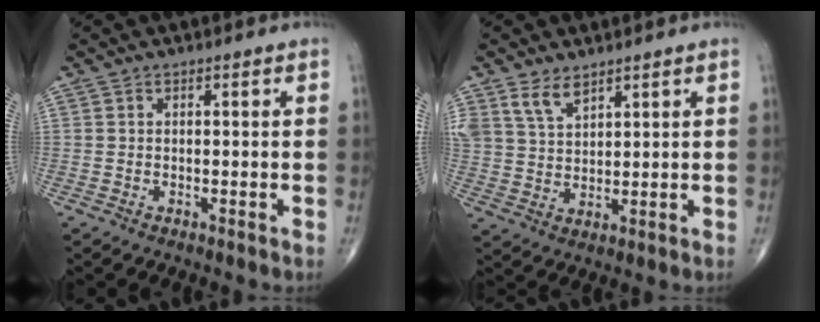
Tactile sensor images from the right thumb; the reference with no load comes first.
{"total": 5.4, "force": [3.8, 2.7, 2.6], "torque": [-0.040, -0.020, 0.083]}